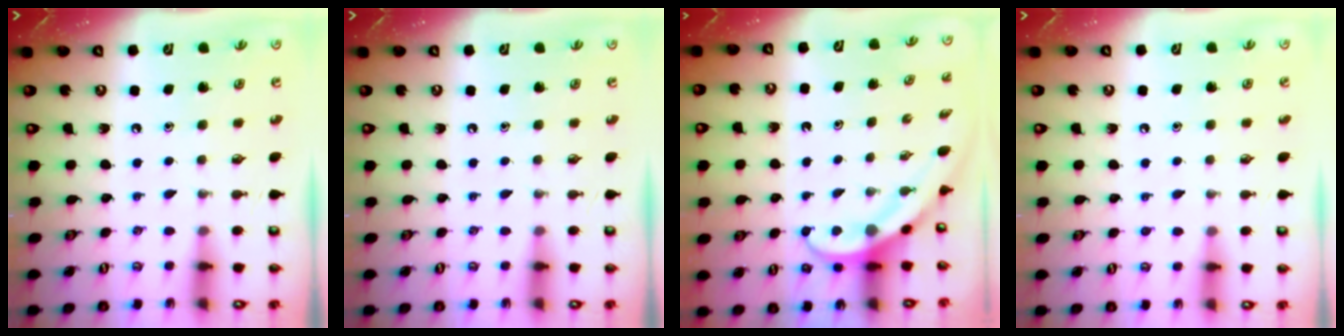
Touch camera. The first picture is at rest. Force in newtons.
{"total": 0.0}
{"total": 3.9, "press": 3.9, "slide": 0.3}
{"total": 2.9, "press": 2.8, "slide": 0.4}